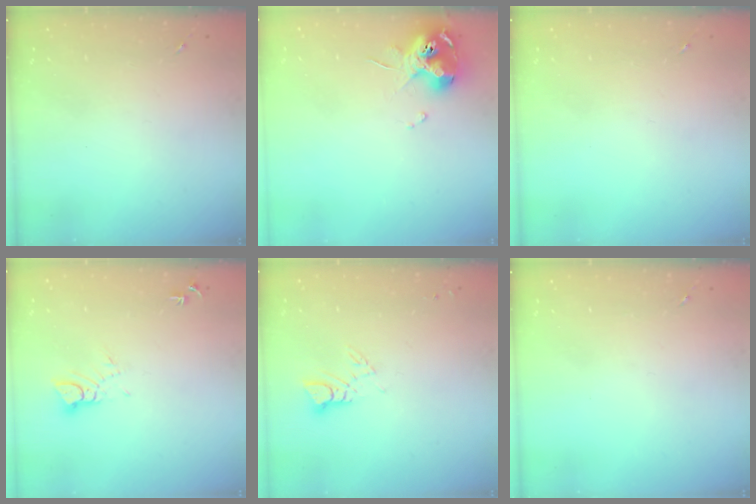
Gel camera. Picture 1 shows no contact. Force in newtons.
{"total": 11.0, "press": 10.9, "slide": 1.3}
{"total": 0.0}
{"total": 3.6, "press": 3.6, "slide": 0.3}
{"total": 3.7, "press": 3.7, "slide": 0.4}
{"total": 0.0}